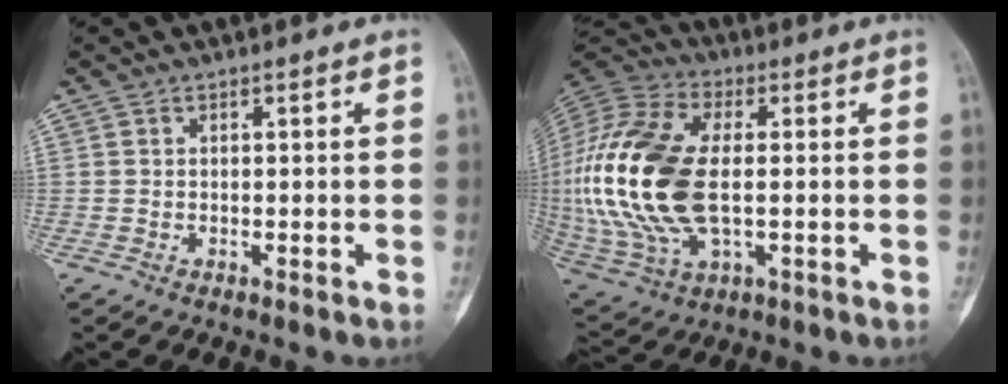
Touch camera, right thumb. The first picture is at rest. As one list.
[{"total": 26.0, "force": [-0.3, 13.9, 22.0], "torque": [-0.500, -0.006, 0.003]}]